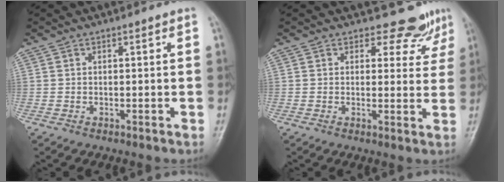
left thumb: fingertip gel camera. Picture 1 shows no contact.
{"total": 5.9, "force": [5.1, 3.1, 0.4], "torque": [0.028, -0.036, 0.047]}